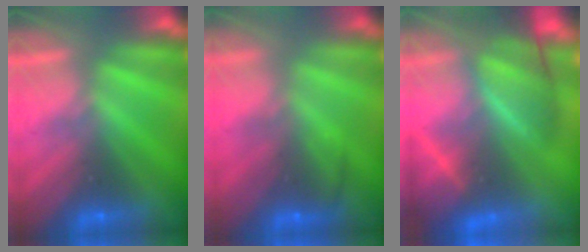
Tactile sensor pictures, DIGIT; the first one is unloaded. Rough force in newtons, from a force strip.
{"total": 2.4}
{"total": 7.7}